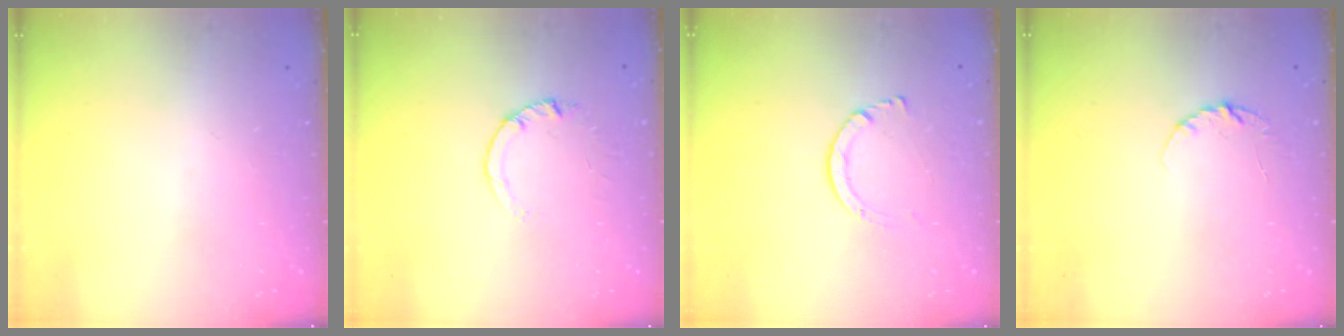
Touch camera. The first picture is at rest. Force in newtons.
{"total": 1.0, "press": 0.9, "slide": 0.3}
{"total": 2.9, "press": 2.9, "slide": 0.2}
{"total": 4.0, "press": 4.0, "slide": 0.4}